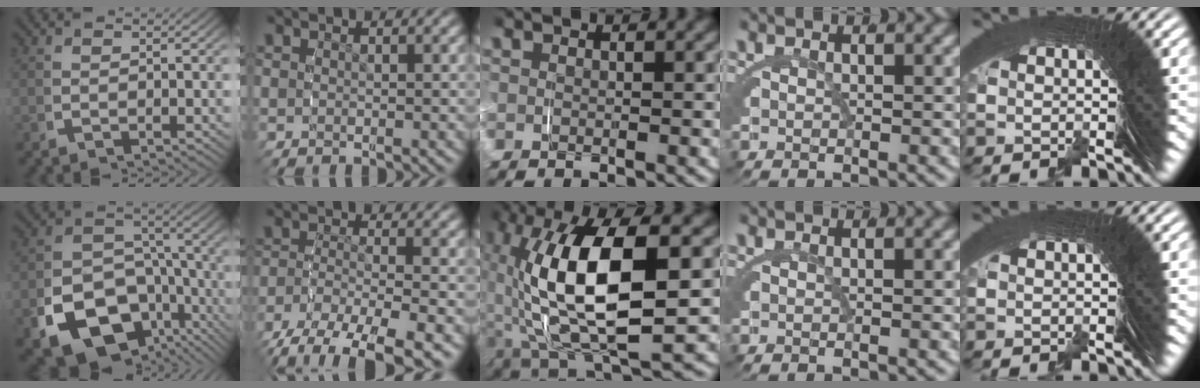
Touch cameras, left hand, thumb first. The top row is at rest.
{"thumb": {"total": 15.1, "force": [-6.1, 10.6, 8.9], "torque": [-0.169, -0.064, -0.080]}, "index": {"total": 8.9, "force": [-6.1, 3.6, 5.4], "torque": [-0.094, -0.033, -0.072]}, "middle": {"total": 14.0, "force": [0.4, 6.3, 12.5], "torque": [-0.260, -0.013, 0.021]}}